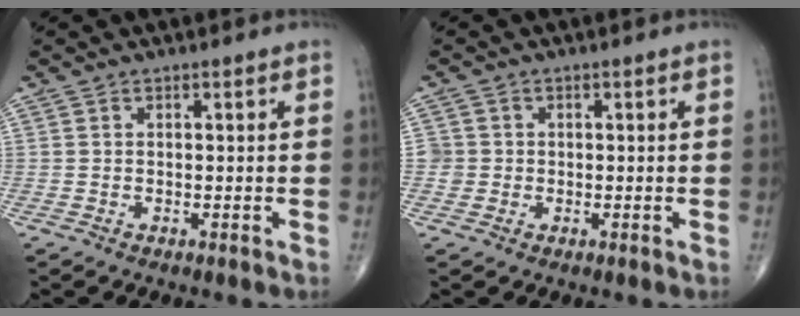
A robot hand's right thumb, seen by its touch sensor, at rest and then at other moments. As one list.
[{"total": 2.3, "force": [-0.2, 2.2, 0.0], "torque": [0.017, 0.008, -0.004]}]